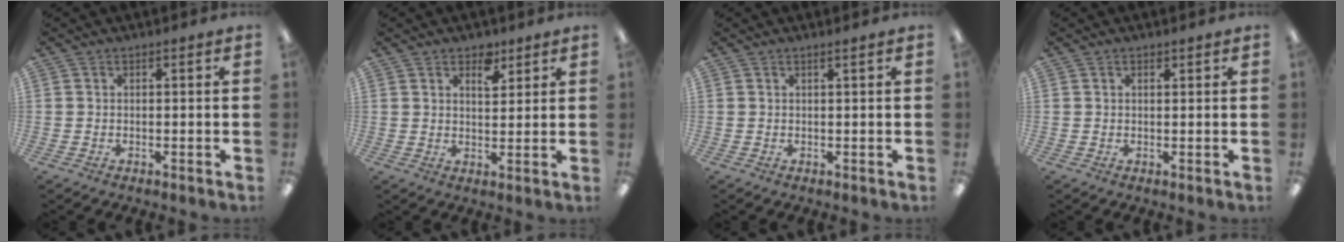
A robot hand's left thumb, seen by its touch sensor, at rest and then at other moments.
{"total": 5.0, "force": [3.4, 2.7, 2.5], "torque": [-0.010, -0.023, 0.053]}
{"total": 0.9, "force": [0.5, -0.1, 0.7], "torque": [-0.013, -0.002, 0.009]}
{"total": 0.6, "force": [0.5, 0.3, 0.2], "torque": [-0.006, -0.001, 0.011]}